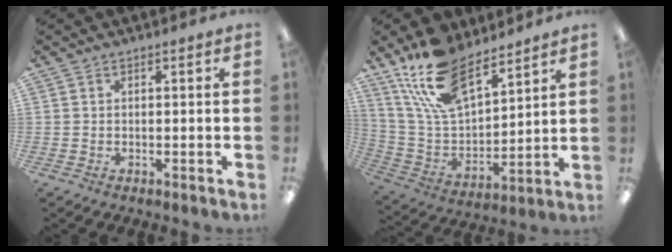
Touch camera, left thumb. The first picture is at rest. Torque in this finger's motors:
{"motor_torque": [0.36, 0.09, 1.40, -1.37, 0.31]}